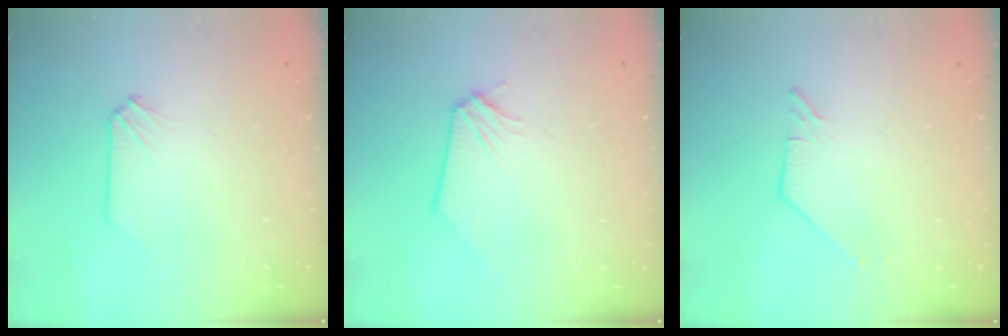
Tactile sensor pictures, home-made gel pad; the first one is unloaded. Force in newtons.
{"total": 0.0}
{"total": 2.7, "press": 2.7, "slide": 0.4}